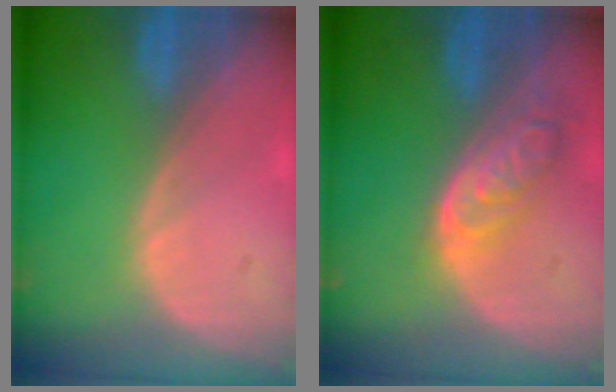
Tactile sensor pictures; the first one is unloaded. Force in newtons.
{"total": 6.3, "press": 5.7, "slide": 2.7}